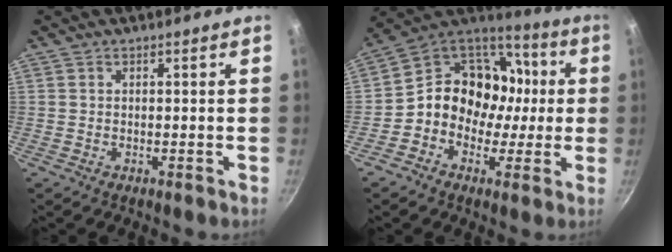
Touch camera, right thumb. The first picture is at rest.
{"total": 16.7, "force": [-0.6, 14.2, 8.6], "torque": [-0.091, 0.050, -0.027]}